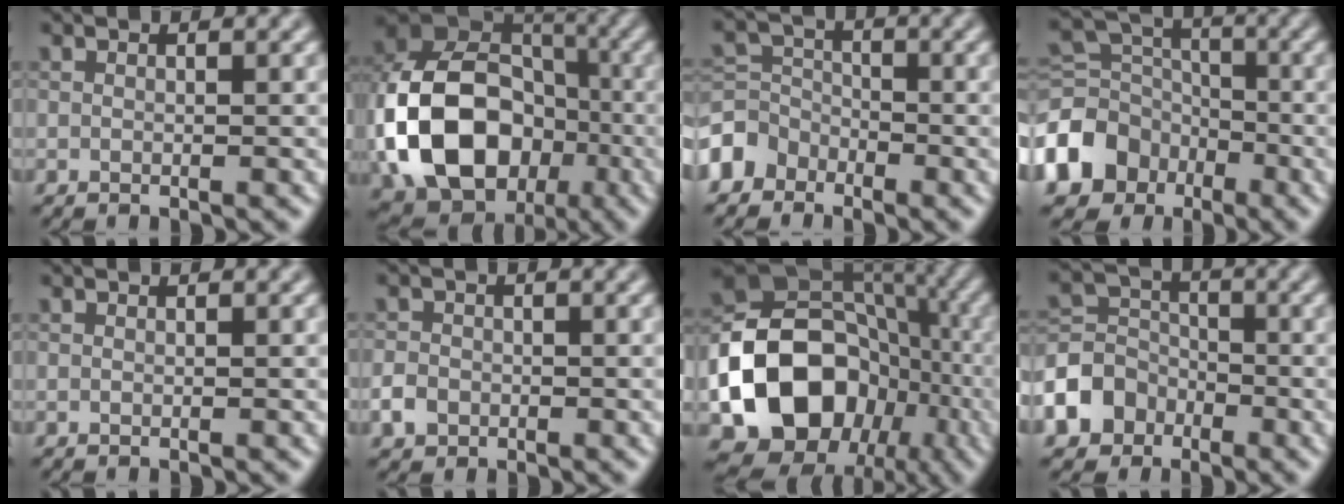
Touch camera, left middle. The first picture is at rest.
{"total": 15.5, "force": [-3.6, 11.9, 9.2], "torque": [-0.201, -0.013, -0.070]}
{"total": 3.7, "force": [-2.5, 2.7, 0.7], "torque": [-0.013, 0.008, -0.062]}
{"total": 9.2, "force": [-4.7, 7.0, 3.6], "torque": [-0.096, -0.002, -0.103]}
{"total": 0.0}
{"total": 2.0, "force": [-0.9, 1.7, 0.7], "torque": [-0.010, 0.000, -0.020]}
{"total": 16.6, "force": [-5.2, 13.1, 8.7], "torque": [-0.167, -0.003, -0.101]}
{"total": 5.7, "force": [-2.9, 4.5, 1.8], "torque": [-0.033, 0.008, -0.071]}